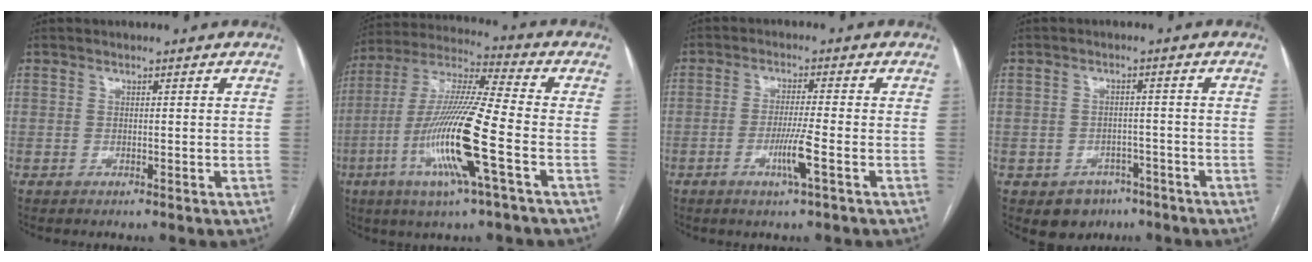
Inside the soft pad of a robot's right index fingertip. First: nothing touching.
{"total": 16.9, "force": [-5.3, 0.0, 16.1], "torque": [-0.326, -0.014, -0.107]}
{"total": 5.1, "force": [-1.9, -0.6, 4.7], "torque": [-0.089, -0.011, -0.037]}
{"total": 5.2, "force": [-3.1, 4.0, 1.1], "torque": [-0.007, 0.009, -0.037]}